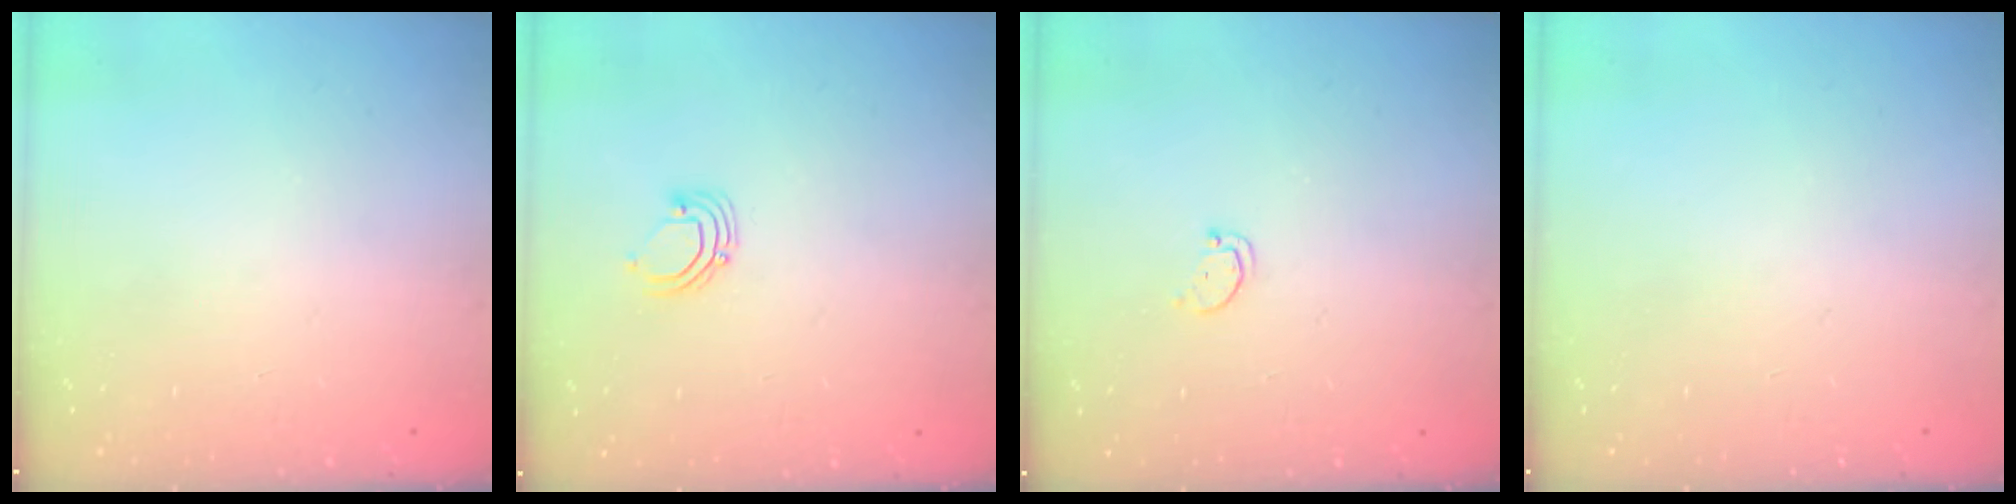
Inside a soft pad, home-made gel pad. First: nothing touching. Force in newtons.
{"total": 3.8, "press": 3.8, "slide": 0.3}
{"total": 1.7, "press": 1.7, "slide": 0.2}
{"total": 0.0}